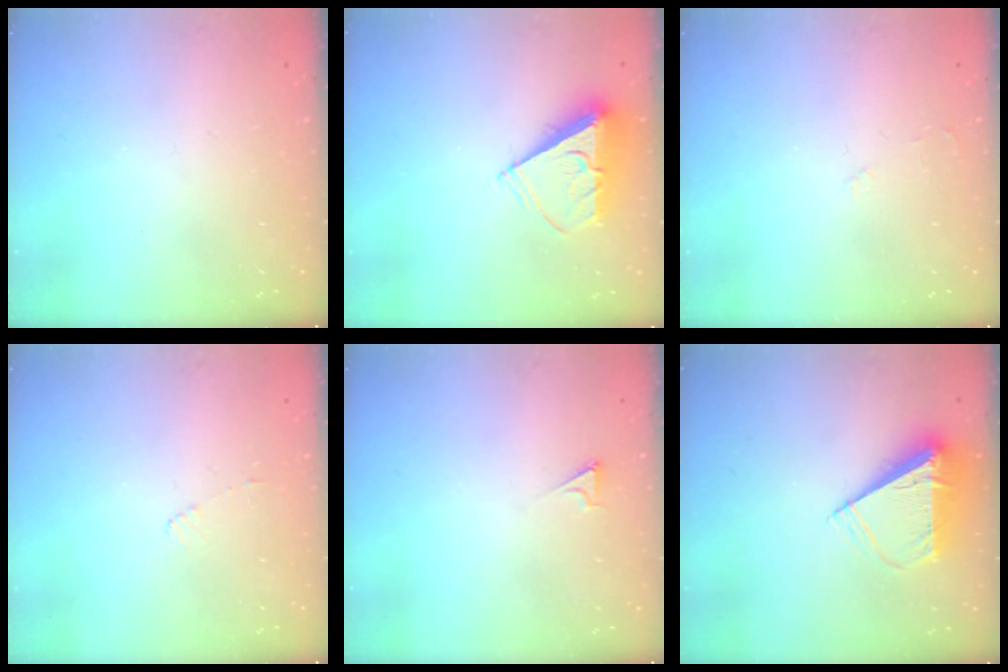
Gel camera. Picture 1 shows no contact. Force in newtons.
{"total": 7.0, "press": 7.0, "slide": 0.8}
{"total": 2.5, "press": 2.5, "slide": 0.4}
{"total": 4.0, "press": 3.9, "slide": 0.5}
{"total": 2.1, "press": 2.1, "slide": 0.3}
{"total": 8.3, "press": 8.3, "slide": 0.2}